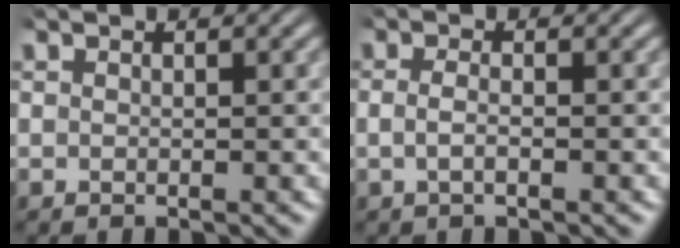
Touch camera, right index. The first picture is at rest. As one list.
[{"total": 1.5, "force": [-0.6, 0.3, 1.3], "torque": [-0.035, -0.011, -0.006]}]